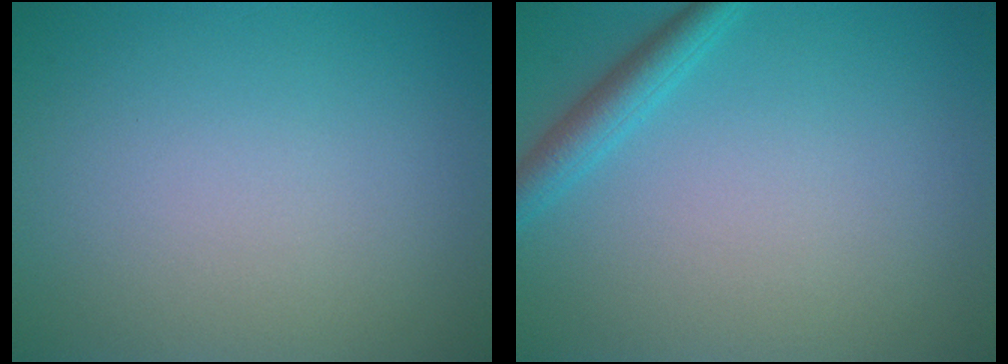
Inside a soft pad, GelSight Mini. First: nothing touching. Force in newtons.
{"total": 2.3, "press": 2.3, "slide": 0.2}